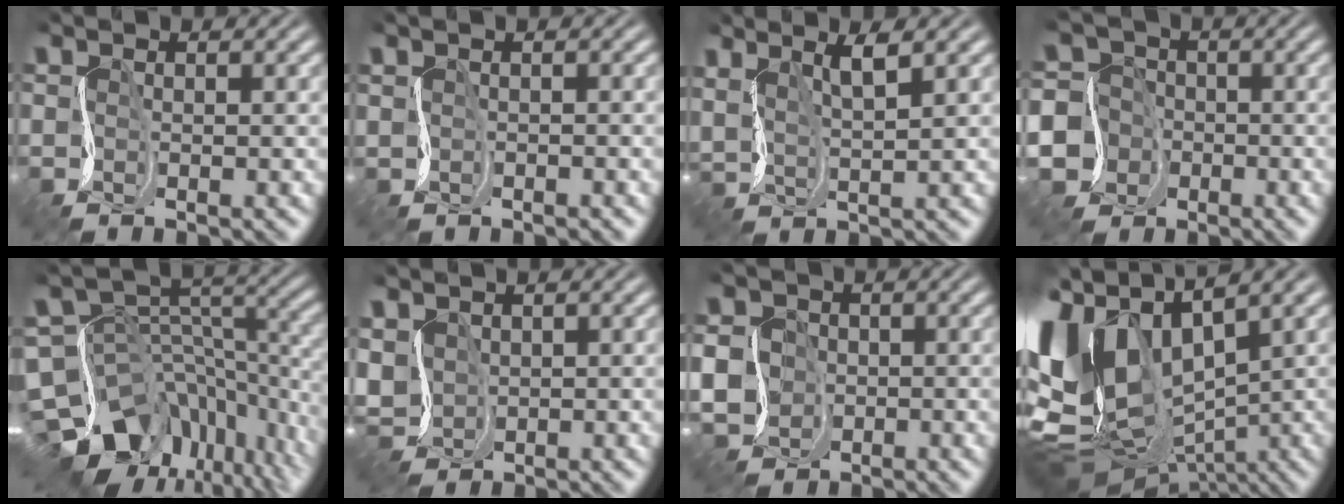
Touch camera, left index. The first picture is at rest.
{"total": 0.7, "force": [-0.2, 0.3, 0.6], "torque": [-0.008, -0.004, -0.001]}
{"total": 3.2, "force": [1.9, 0.3, 2.6], "torque": [-0.061, 0.002, 0.038]}
{"total": 11.7, "force": [-5.1, 10.3, 2.4], "torque": [-0.074, -0.018, -0.120]}
{"total": 14.5, "force": [-8.7, 8.3, 8.1], "torque": [-0.152, 0.000, -0.117]}
{"total": 3.5, "force": [0.6, 2.7, 2.0], "torque": [-0.077, 0.001, 0.014]}
{"total": 5.8, "force": [-1.3, 5.2, 2.4], "torque": [-0.058, -0.004, -0.051]}
{"total": 14.6, "force": [0.7, 9.3, 11.3], "torque": [-0.267, 0.007, 0.024]}